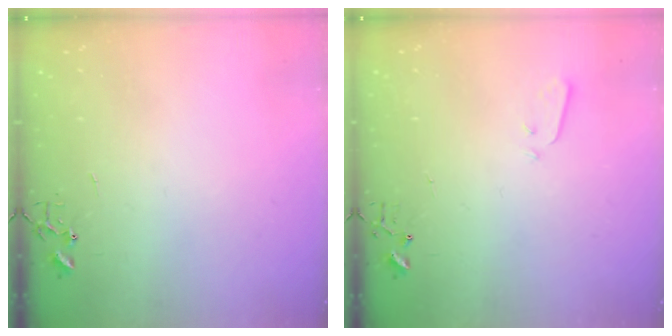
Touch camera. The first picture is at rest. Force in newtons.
{"total": 2.1, "press": 2.0, "slide": 0.4}